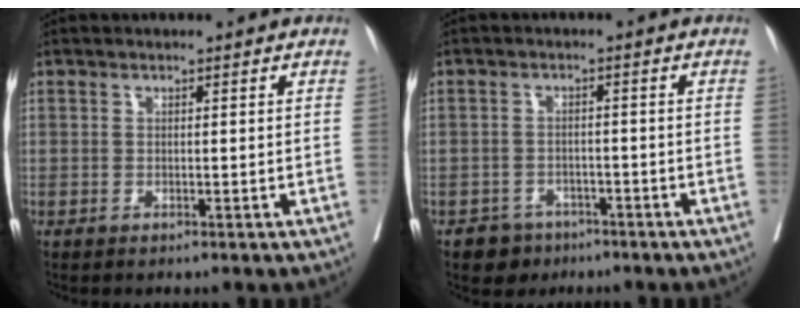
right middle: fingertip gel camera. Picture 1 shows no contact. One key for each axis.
{"total": 3.5, "fx": -2.4, "fy": 2.6, "fz": 0.2, "tx": -0.010, "ty": 0.008, "tz": -0.034}